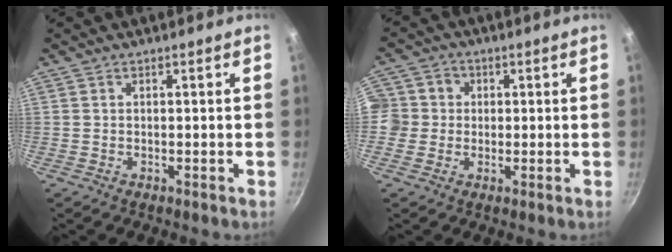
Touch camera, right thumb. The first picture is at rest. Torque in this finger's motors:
{"motor_torque": [0.19, 0.17, 0.67, 0.17, -0.02]}